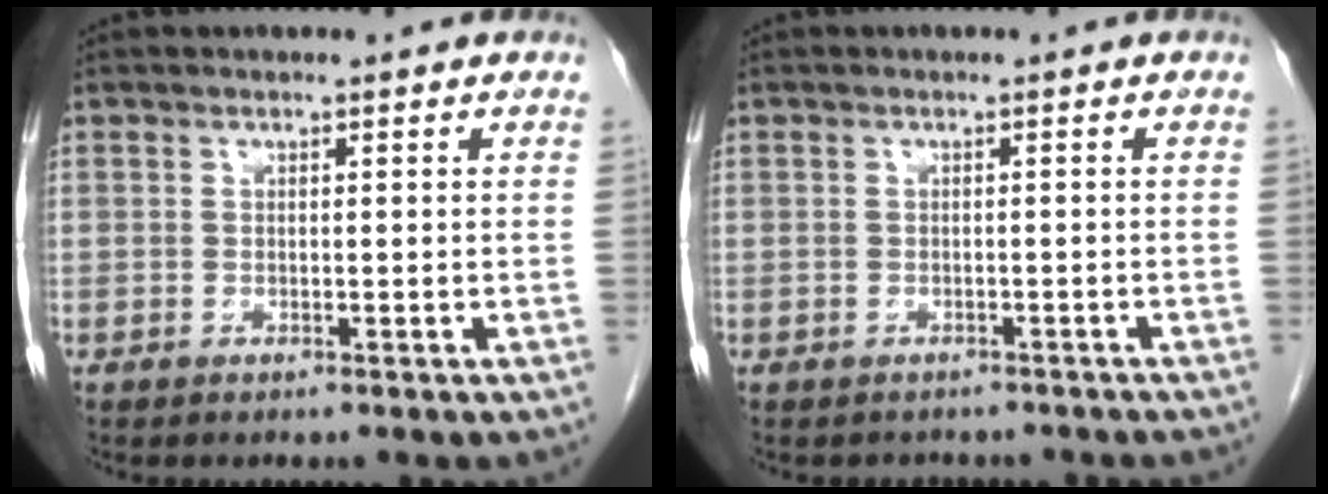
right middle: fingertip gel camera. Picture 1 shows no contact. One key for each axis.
{"total": 5.0, "fx": -4.5, "fy": 1.9, "fz": 1.2, "tx": -0.015, "ty": 0.000, "tz": -0.048}